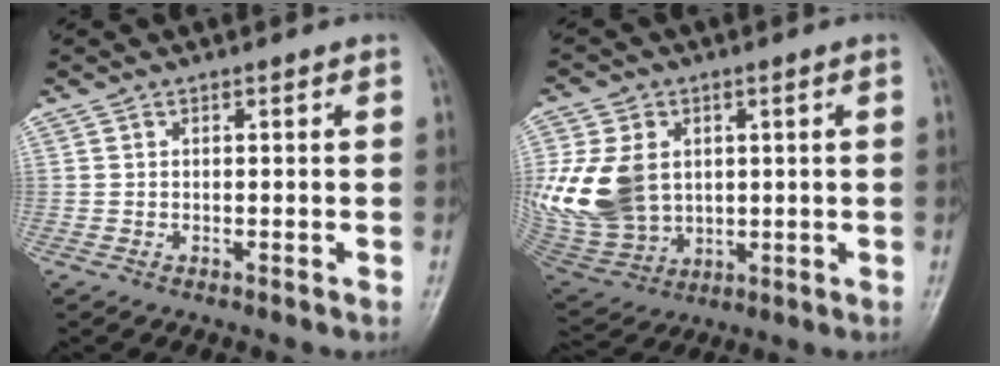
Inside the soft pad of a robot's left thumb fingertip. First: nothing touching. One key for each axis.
{"total": 16.4, "fx": 2.4, "fy": 12.5, "fz": 10.4, "tx": -0.208, "ty": -0.012, "tz": 0.066}